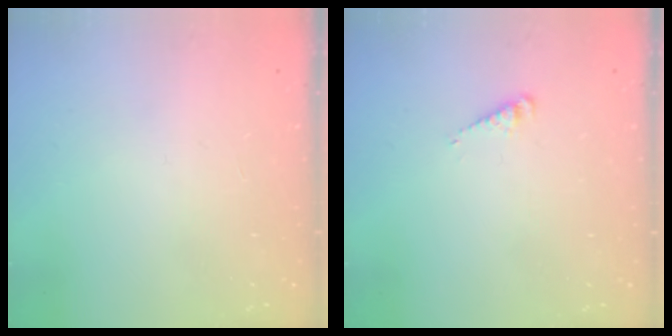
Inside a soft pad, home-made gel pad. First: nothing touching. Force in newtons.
{"total": 2.7, "press": 2.7, "slide": 0.3}